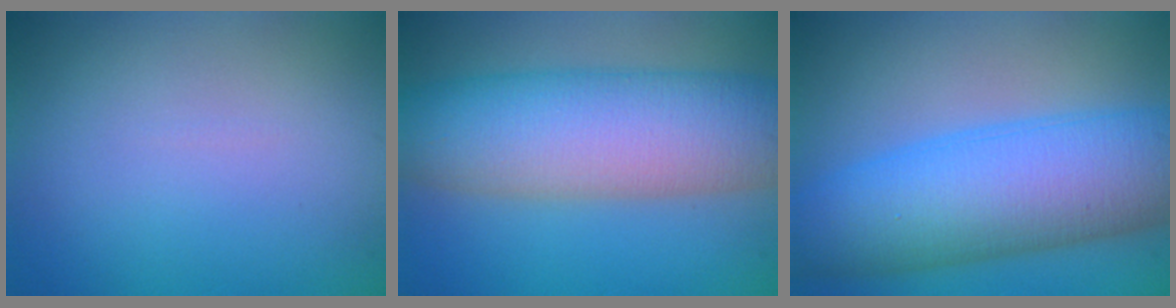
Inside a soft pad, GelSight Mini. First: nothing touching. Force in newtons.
{"total": 12.1, "press": 12.1, "slide": 0.6}
{"total": 11.9, "press": 11.9, "slide": 0.0}